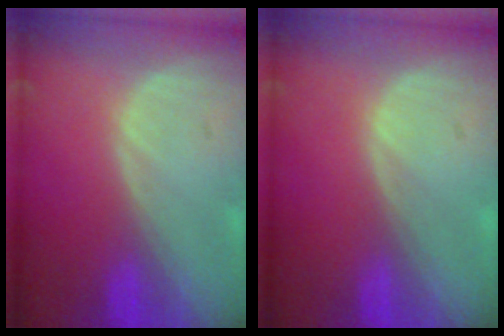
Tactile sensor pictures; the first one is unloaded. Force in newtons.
{"total": 0.0}